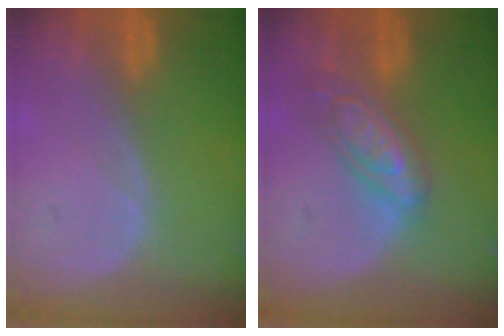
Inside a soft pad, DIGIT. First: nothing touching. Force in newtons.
{"total": 6.3, "press": 6.3, "slide": 0.4}